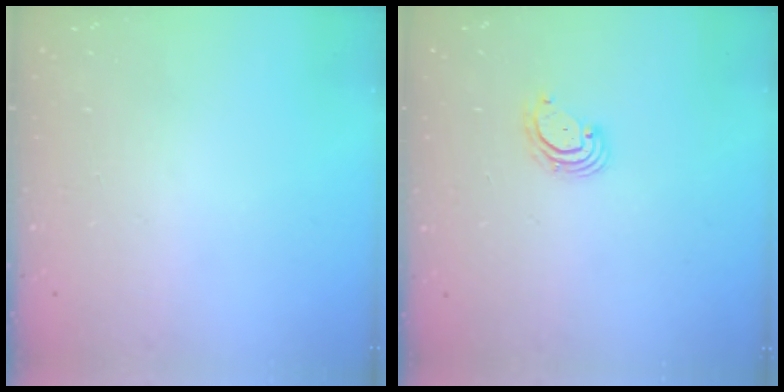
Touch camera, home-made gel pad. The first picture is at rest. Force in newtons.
{"total": 2.9, "press": 2.9, "slide": 0.1}